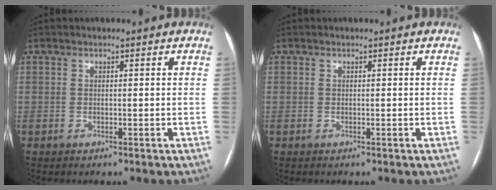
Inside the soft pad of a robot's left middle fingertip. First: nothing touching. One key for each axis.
{"total": 0.0}